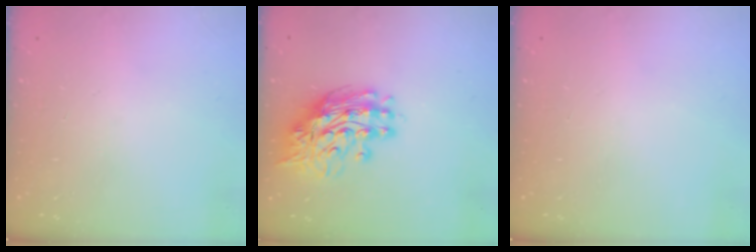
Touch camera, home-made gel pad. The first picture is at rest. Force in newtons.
{"total": 14.5, "press": 14.4, "slide": 1.3}
{"total": 0.0}